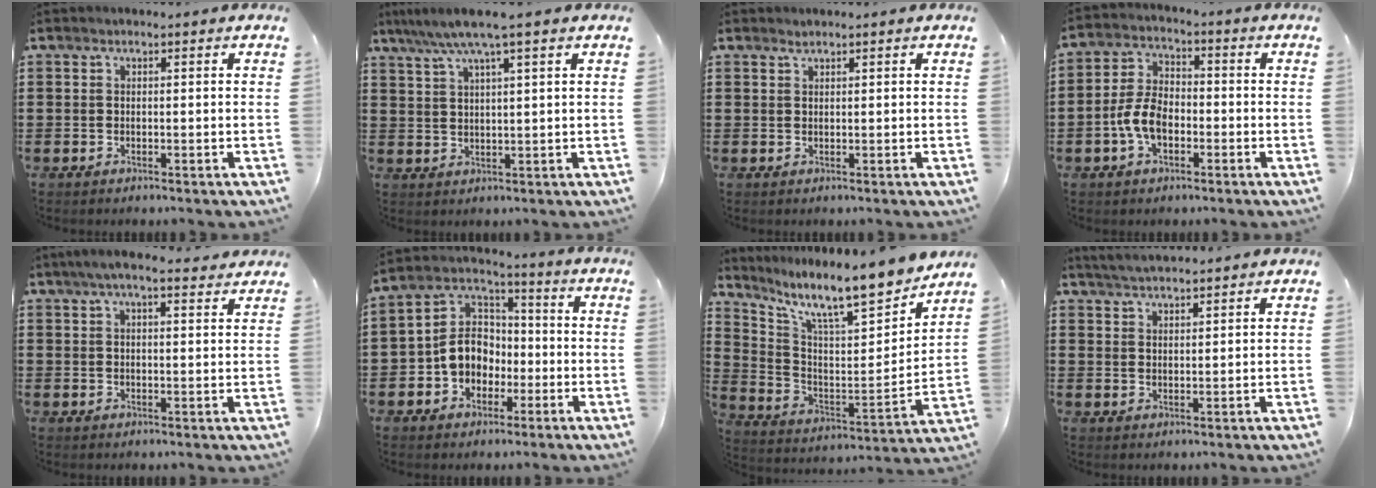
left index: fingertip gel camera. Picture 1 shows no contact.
{"total": 5.4, "force": [3.7, -0.1, 3.9], "torque": [-0.085, -0.008, 0.063]}
{"total": 0.8, "force": [0.7, 0.1, 0.3], "torque": [-0.007, -0.001, 0.014]}
{"total": 6.6, "force": [-2.1, 3.7, 5.0], "torque": [-0.119, 0.003, -0.047]}
{"total": 4.8, "force": [3.7, 0.7, 3.0], "torque": [-0.067, 0.001, 0.066]}
{"total": 8.0, "force": [-1.9, 6.7, 4.0], "torque": [-0.114, 0.012, -0.044]}
{"total": 11.3, "force": [9.3, 1.4, 6.2], "torque": [-0.134, -0.073, 0.150]}
{"total": 2.9, "force": [2.9, -0.2, 0.6], "torque": [-0.019, -0.003, 0.055]}